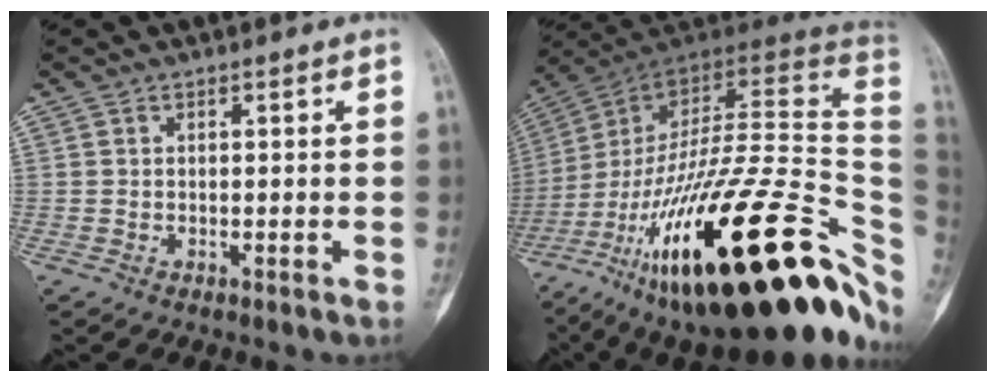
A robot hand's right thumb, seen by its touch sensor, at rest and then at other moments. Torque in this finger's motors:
{"motor_torque": [4.36, 0.65, 2.13, -0.64, 1.06]}